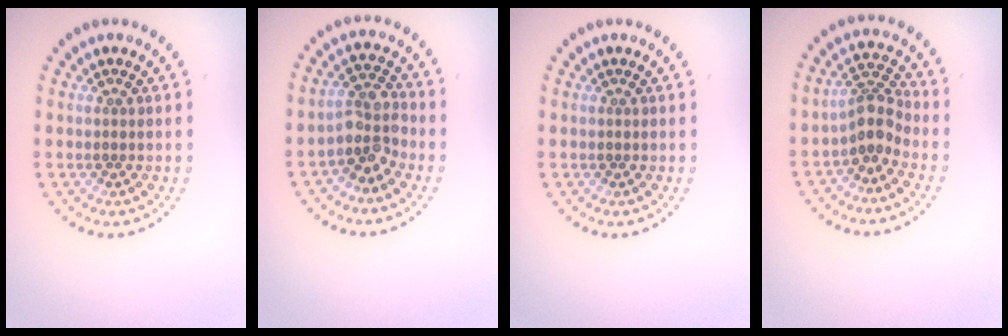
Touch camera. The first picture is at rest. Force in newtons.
{"total": 3.3, "press": 2.9, "slide": 1.7}
{"total": 0.0}
{"total": 2.9, "press": 2.1, "slide": 1.9}